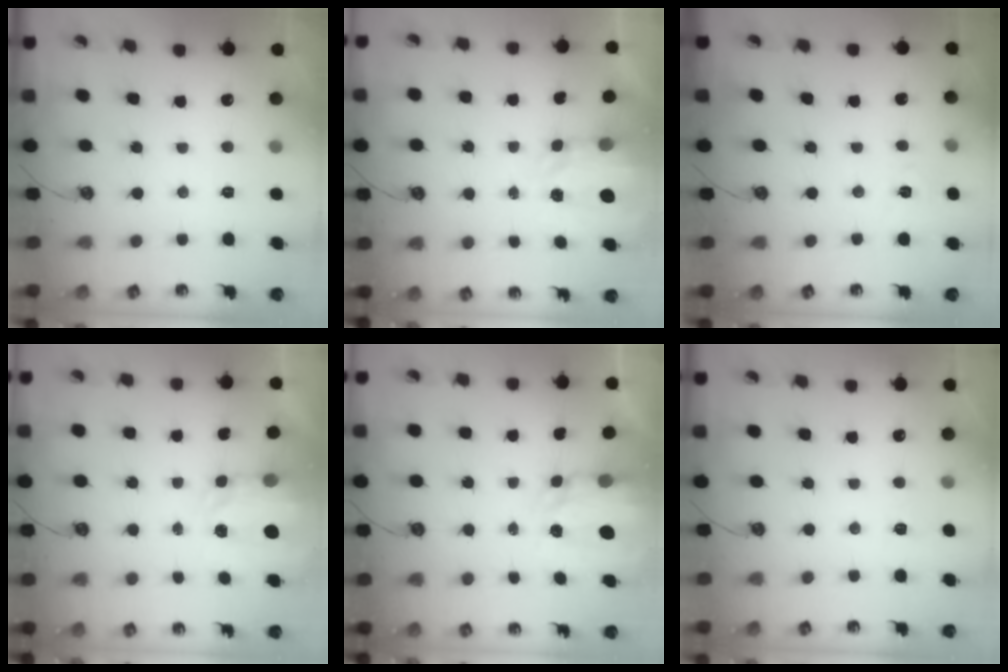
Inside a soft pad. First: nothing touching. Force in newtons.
{"total": 3.5, "press": 3.5, "slide": 0.4}
{"total": 3.1, "press": 3.0, "slide": 0.3}
{"total": 3.7, "press": 3.7, "slide": 0.5}
{"total": 4.0, "press": 4.0, "slide": 0.2}
{"total": 2.7, "press": 2.7, "slide": 0.3}